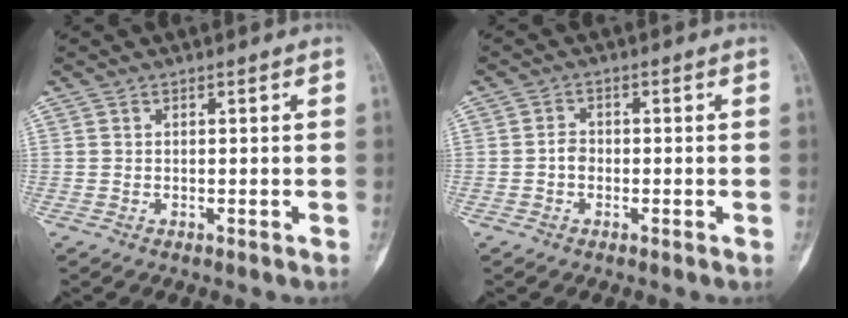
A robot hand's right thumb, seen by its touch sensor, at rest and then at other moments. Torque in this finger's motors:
{"motor_torque": [0.63, 0.32, 0.34, -0.30, 0.14]}